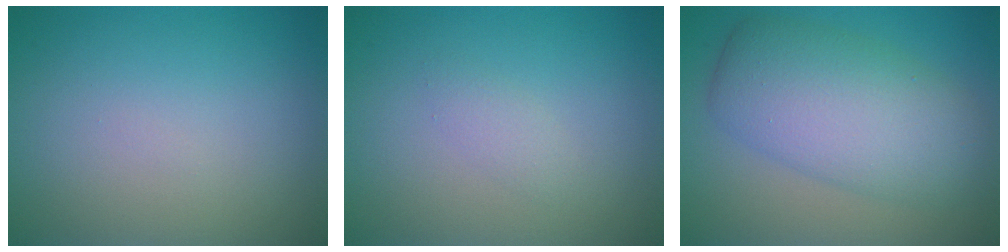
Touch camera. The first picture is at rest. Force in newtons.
{"total": 1.1, "press": 1.1, "slide": 0.0}
{"total": 7.7, "press": 7.7, "slide": 0.1}